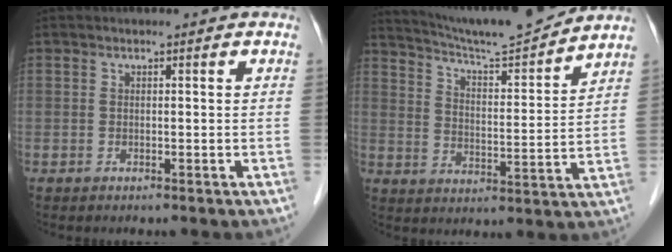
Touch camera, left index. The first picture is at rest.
{"total": 14.4, "force": [13.5, -1.1, 4.8], "torque": [-0.091, -0.011, 0.210]}